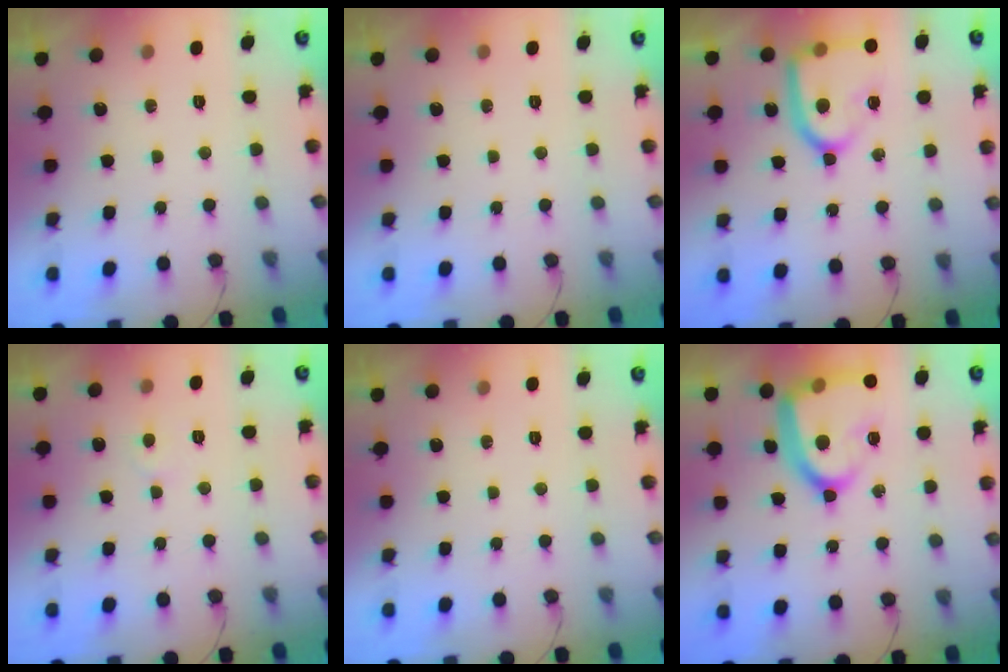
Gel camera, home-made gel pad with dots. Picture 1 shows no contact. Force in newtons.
{"total": 0.0}
{"total": 16.7, "press": 16.6, "slide": 1.6}
{"total": 2.8, "press": 2.8, "slide": 0.3}
{"total": 0.0}
{"total": 19.2, "press": 19.1, "slide": 1.7}